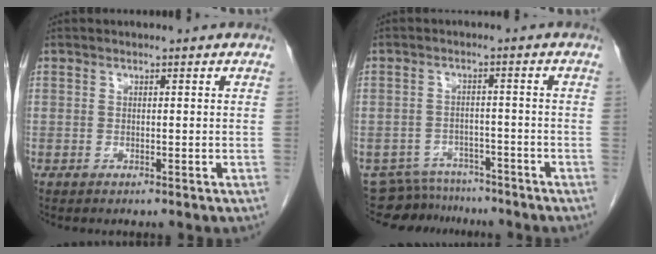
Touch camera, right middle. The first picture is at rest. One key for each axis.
{"total": 8.2, "fx": -7.7, "fy": 3.0, "fz": 0.1, "tx": 0.001, "ty": 0.007, "tz": -0.109}